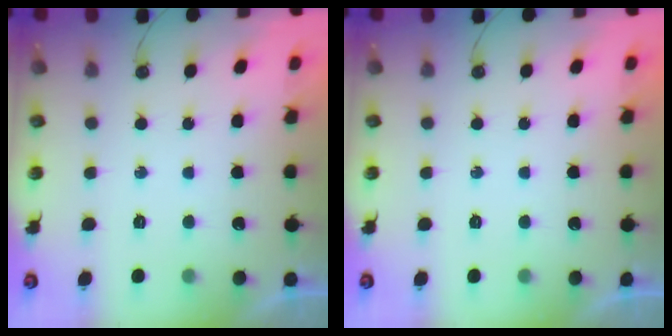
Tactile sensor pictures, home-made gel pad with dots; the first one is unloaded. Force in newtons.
{"total": 0.0}